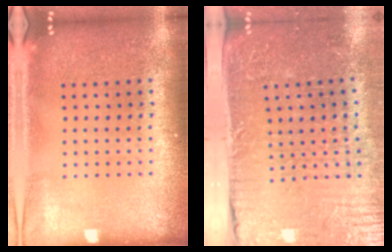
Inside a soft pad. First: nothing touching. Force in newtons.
{"total": 4.6, "press": 4.4, "slide": 1.3}